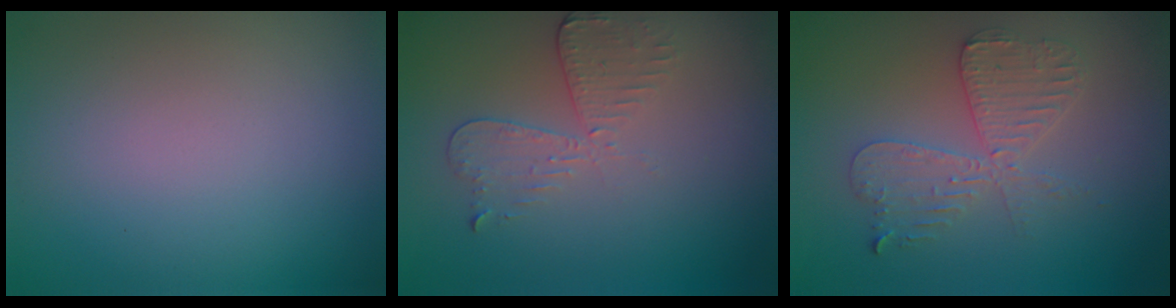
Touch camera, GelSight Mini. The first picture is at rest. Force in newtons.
{"total": 3.0, "press": 2.6, "slide": 1.5}
{"total": 4.2, "press": 3.6, "slide": 2.2}